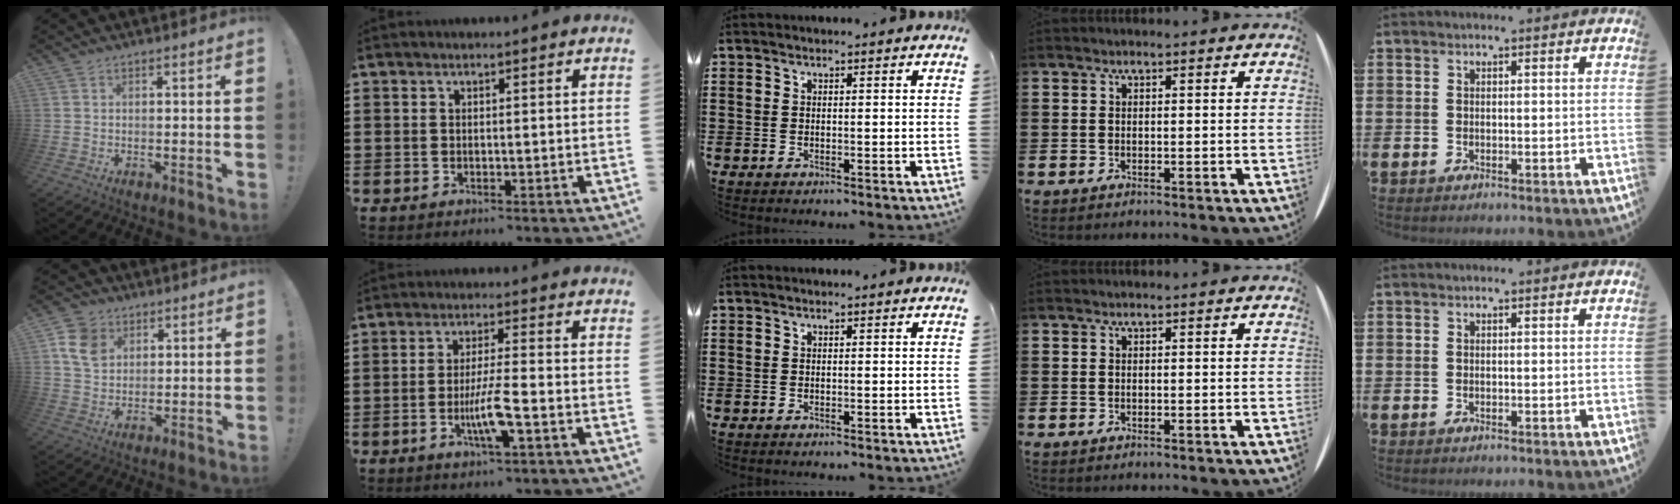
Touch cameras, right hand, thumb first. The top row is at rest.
{"thumb": {"total": 9.3, "force": [4.0, 7.3, 4.1], "torque": [-0.056, -0.012, 0.080]}, "index": {"total": 6.3, "force": [-2.4, 0.3, 5.8], "torque": [-0.116, -0.016, -0.046]}}